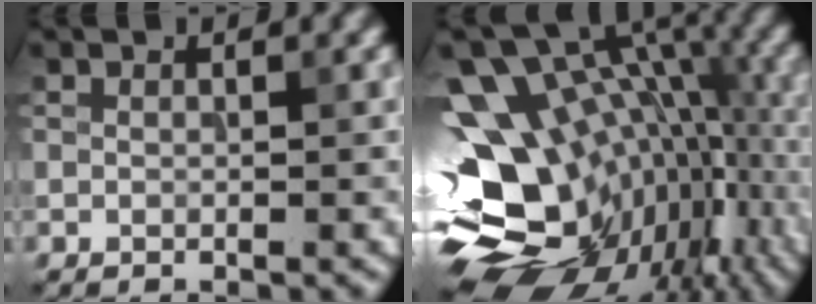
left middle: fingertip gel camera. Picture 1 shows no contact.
{"total": 17.1, "force": [-3.4, 11.0, 12.6], "torque": [-0.201, -0.007, -0.033]}